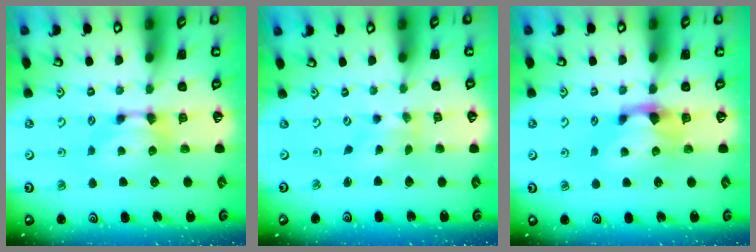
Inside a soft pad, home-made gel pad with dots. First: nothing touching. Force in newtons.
{"total": 2.6, "press": 2.4, "slide": 1.0}
{"total": 1.4, "press": 0.9, "slide": 1.0}